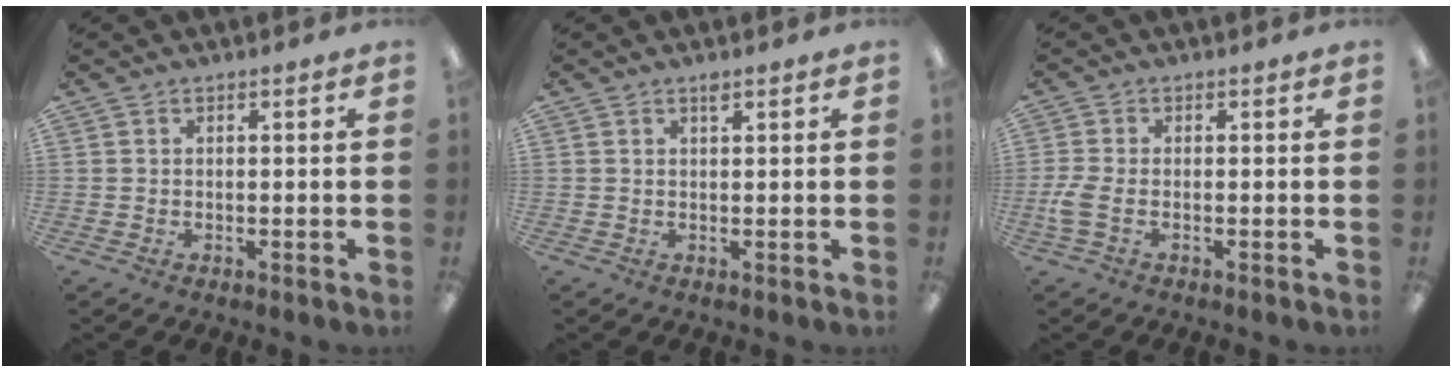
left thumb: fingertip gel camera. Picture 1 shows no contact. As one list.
[{"total": 1.3, "force": [1.0, 0.3, 0.7], "torque": [-0.018, 0.001, 0.017]}, {"total": 4.0, "force": [-0.9, 1.9, 3.4], "torque": [-0.077, 0.000, -0.018]}]